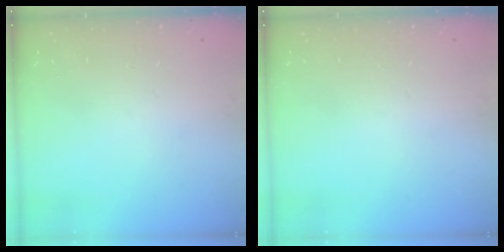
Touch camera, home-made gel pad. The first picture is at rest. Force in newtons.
{"total": 0.0}